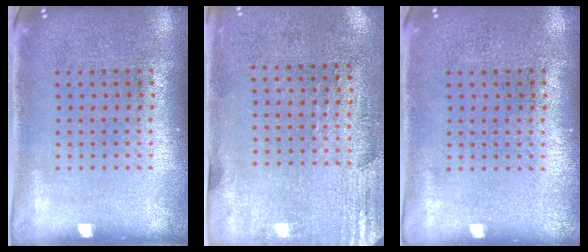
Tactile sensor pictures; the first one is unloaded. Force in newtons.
{"total": 2.9, "press": 2.4, "slide": 1.5}
{"total": 0.0}